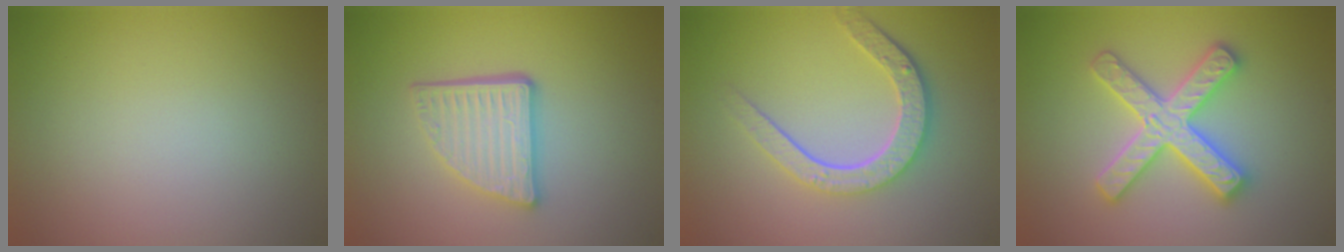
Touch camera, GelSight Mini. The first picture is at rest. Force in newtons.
{"total": 4.6, "press": 3.4, "slide": 3.1}
{"total": 4.7, "press": 3.6, "slide": 3.1}
{"total": 5.0, "press": 5.0, "slide": 0.8}